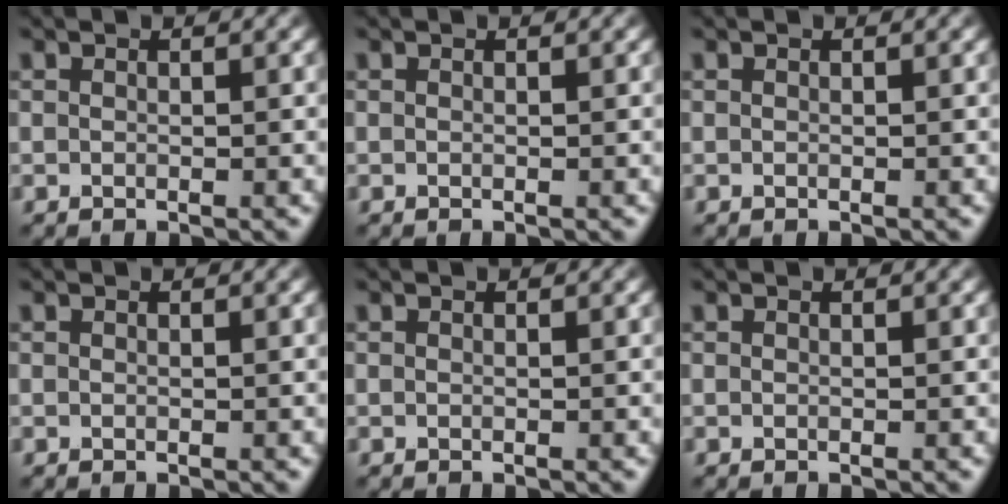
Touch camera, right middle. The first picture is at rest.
{"total": 0.0}
{"total": 0.0}
{"total": 0.0}
{"total": 0.0}
{"total": 0.0}